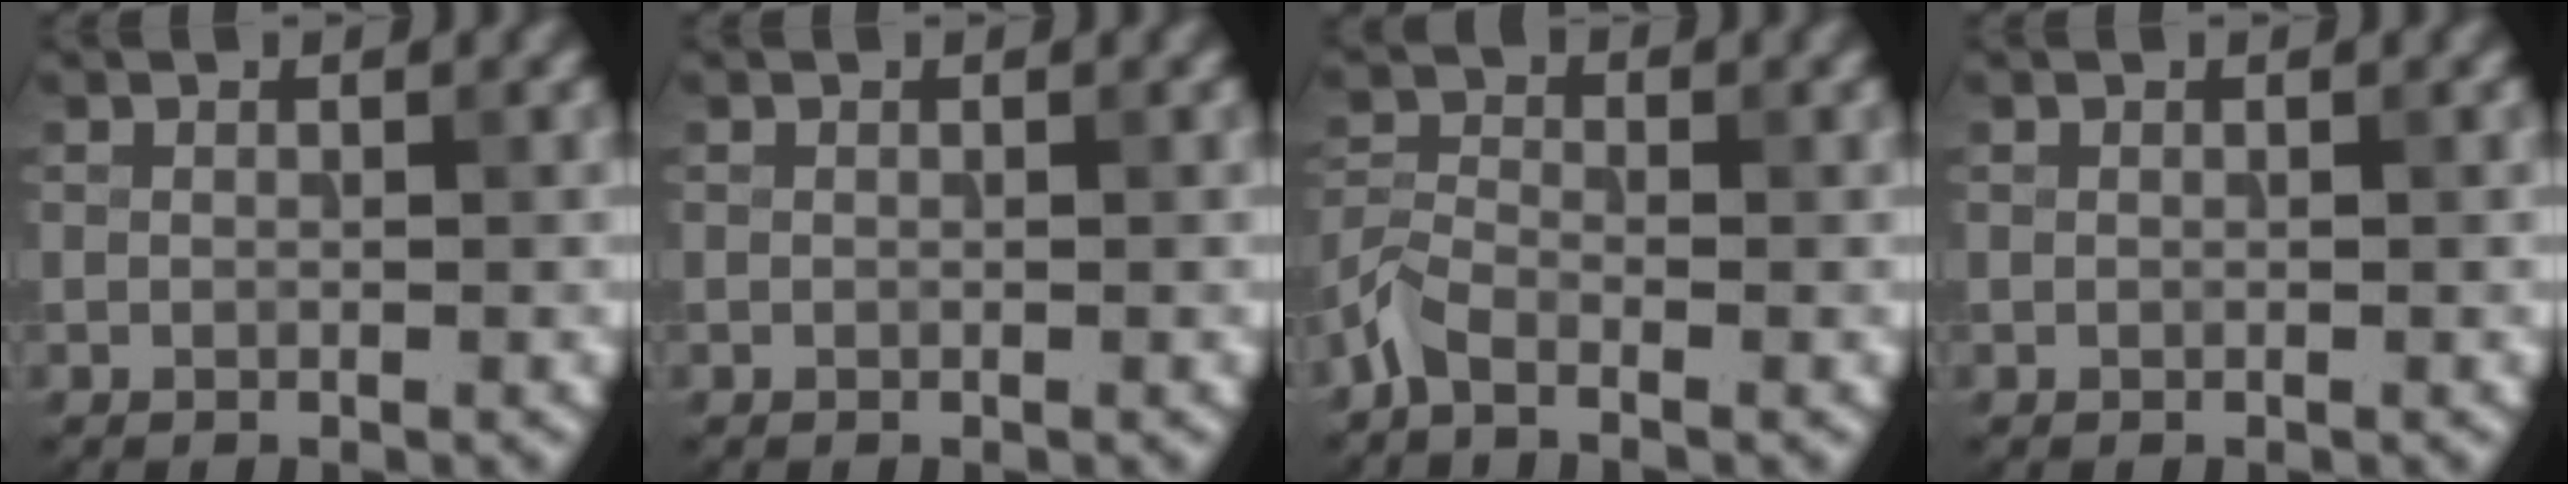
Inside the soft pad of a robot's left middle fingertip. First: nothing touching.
{"total": 0.0}
{"total": 2.6, "force": [-1.8, 1.1, 1.4], "torque": [-0.036, 0.001, -0.052]}
{"total": 0.0}